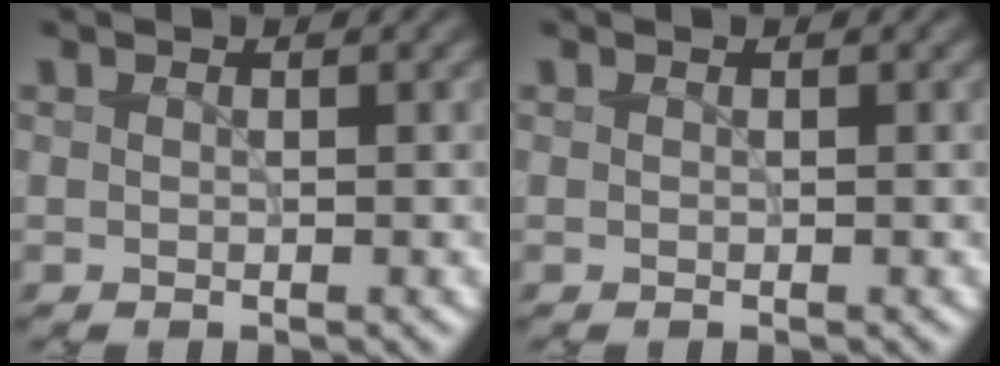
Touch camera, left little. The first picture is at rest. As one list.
[{"total": 0.0}]